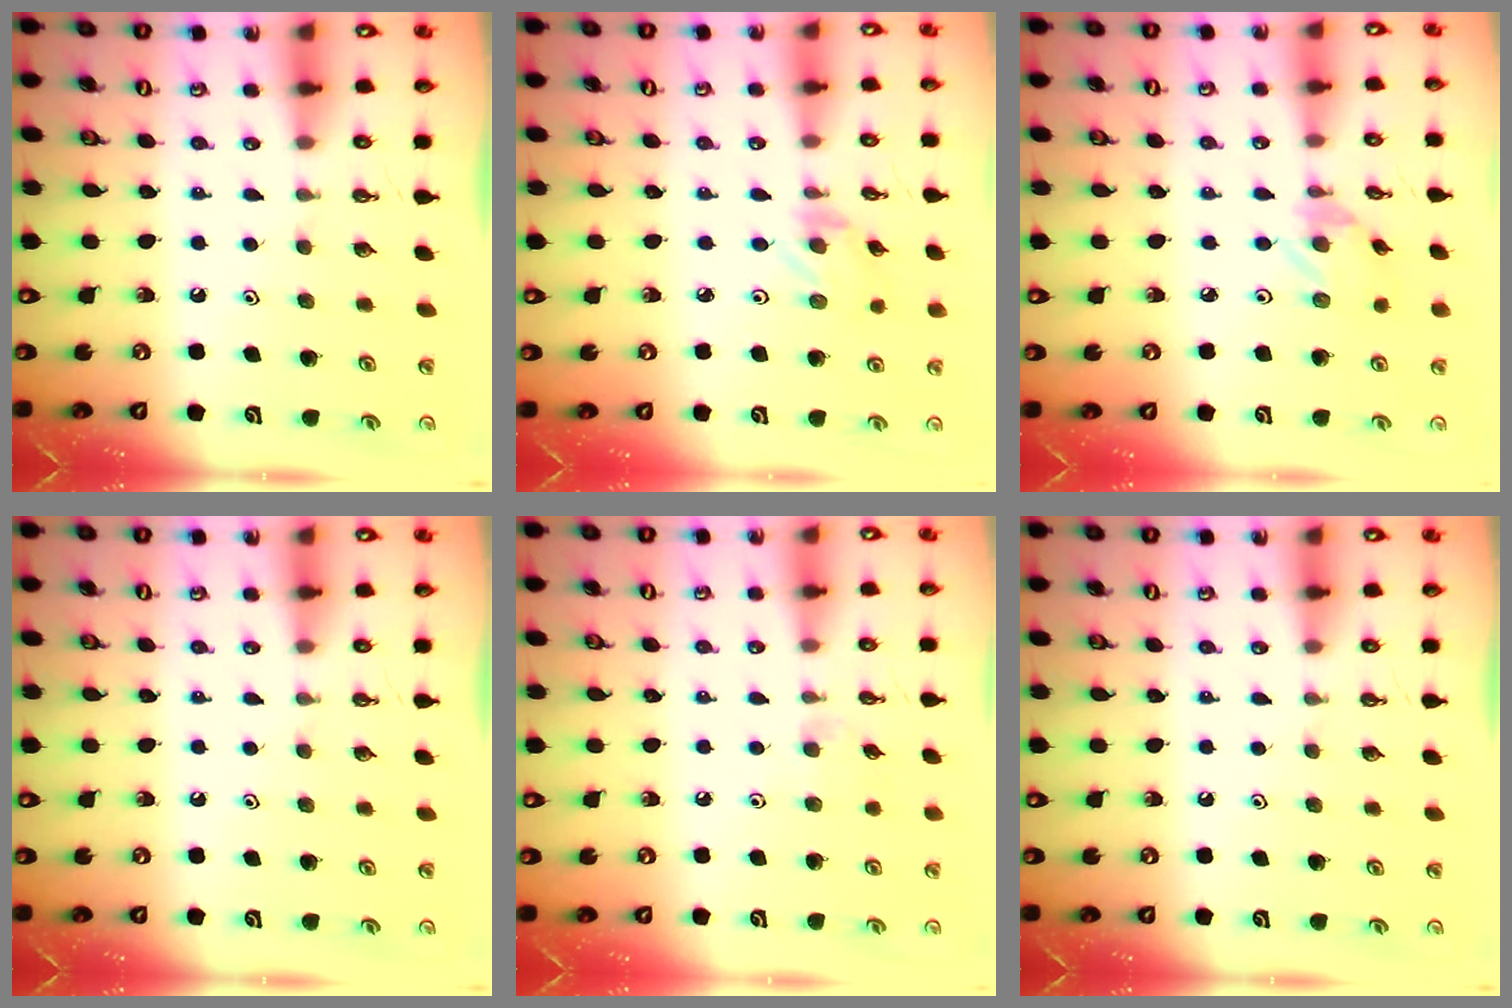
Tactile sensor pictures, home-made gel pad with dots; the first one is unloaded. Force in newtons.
{"total": 1.6, "press": 1.5, "slide": 0.3}
{"total": 1.8, "press": 1.8, "slide": 0.2}
{"total": 0.0}
{"total": 3.6, "press": 3.6, "slide": 0.5}
{"total": 0.0}